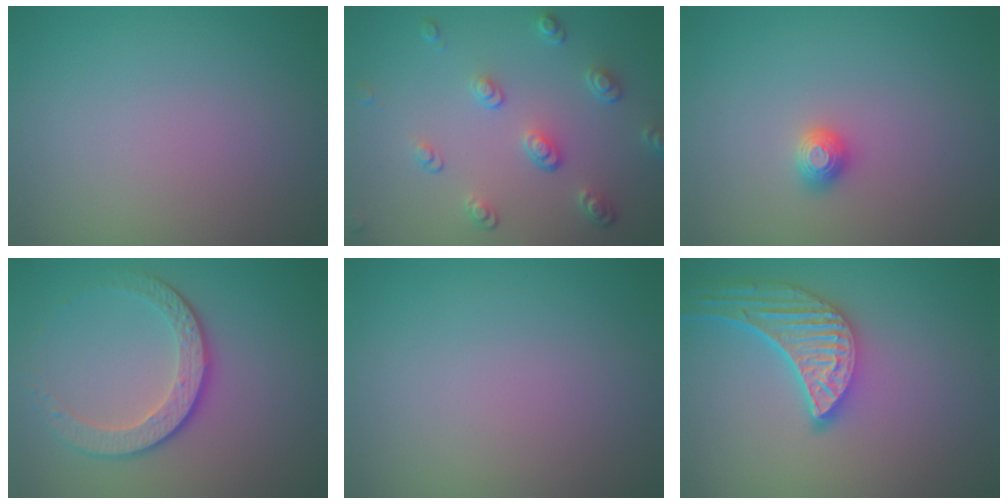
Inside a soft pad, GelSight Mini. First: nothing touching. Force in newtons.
{"total": 3.7, "press": 2.9, "slide": 2.4}
{"total": 1.1, "press": 1.1, "slide": 0.2}
{"total": 4.0, "press": 3.1, "slide": 2.5}
{"total": 0.0}
{"total": 5.1, "press": 4.2, "slide": 2.9}